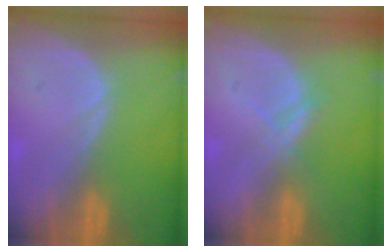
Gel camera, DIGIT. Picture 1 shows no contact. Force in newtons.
{"total": 2.1, "press": 2.1, "slide": 0.2}